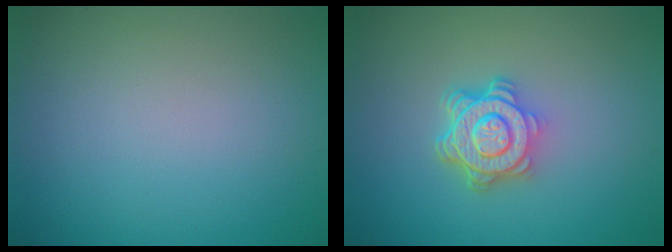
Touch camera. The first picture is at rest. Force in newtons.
{"total": 4.8, "press": 3.7, "slide": 3.1}